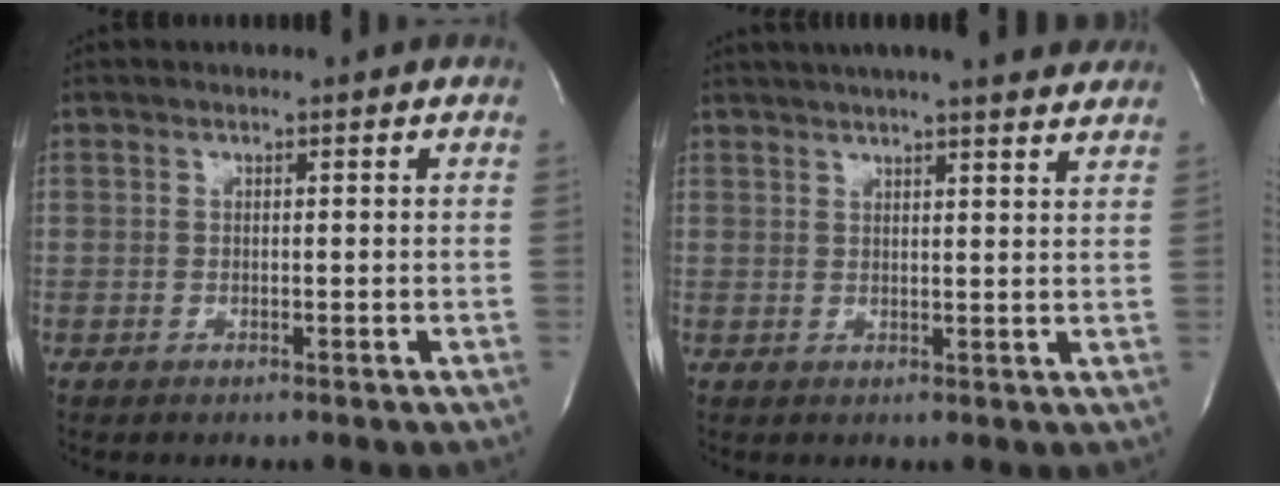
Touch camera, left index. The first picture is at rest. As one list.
[{"total": 14.8, "force": [13.1, 1.1, 6.9], "torque": [-0.113, 0.028, 0.164]}]